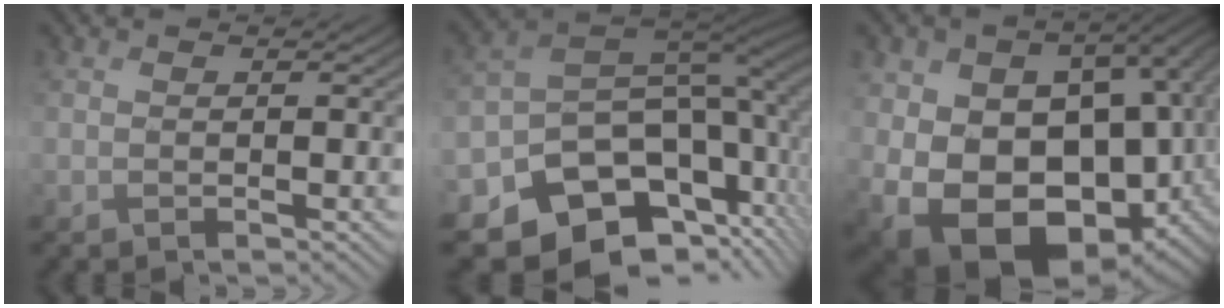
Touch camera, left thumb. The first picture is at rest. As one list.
[{"total": 17.3, "force": [-8.4, 12.7, 8.3], "torque": [-0.197, -0.030, -0.110]}, {"total": 21.6, "force": [-2.9, 15.0, 15.4], "torque": [-0.252, -0.056, 0.004]}]